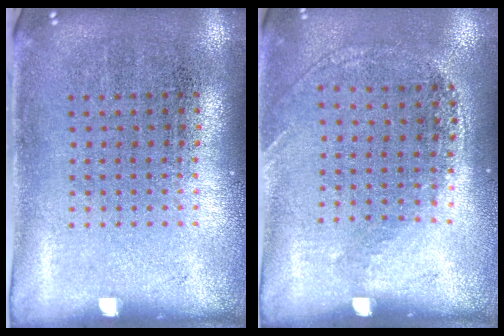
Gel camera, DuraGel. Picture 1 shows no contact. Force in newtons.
{"total": 1.2, "press": 1.0, "slide": 0.8}